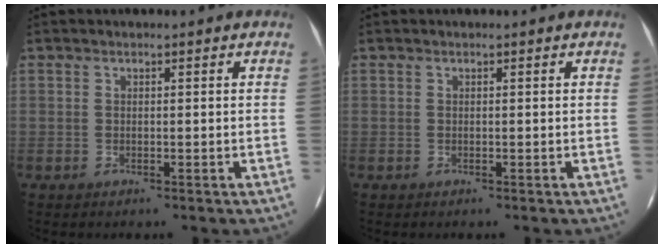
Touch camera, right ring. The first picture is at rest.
{"total": 0.0}